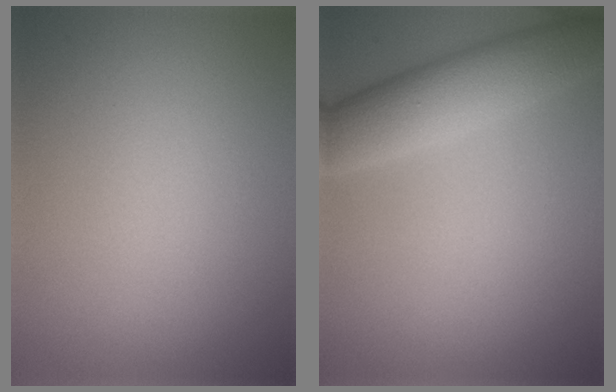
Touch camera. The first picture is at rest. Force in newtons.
{"total": 5.9, "press": 5.9, "slide": 0.3}